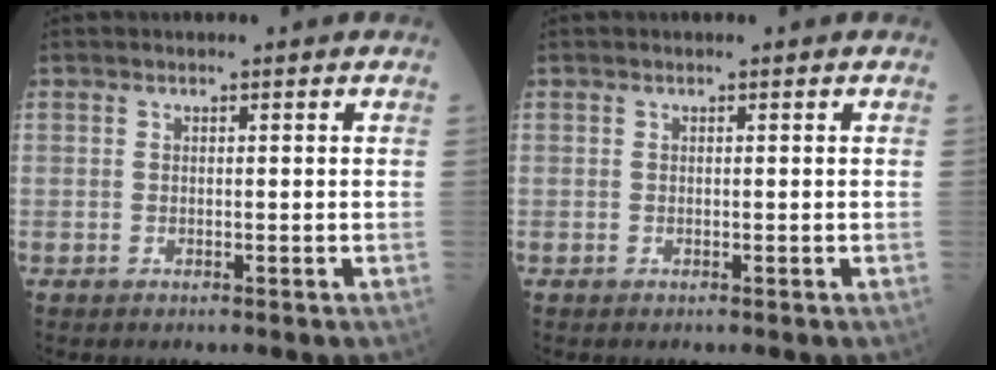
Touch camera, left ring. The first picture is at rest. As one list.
[{"total": 0.0}]